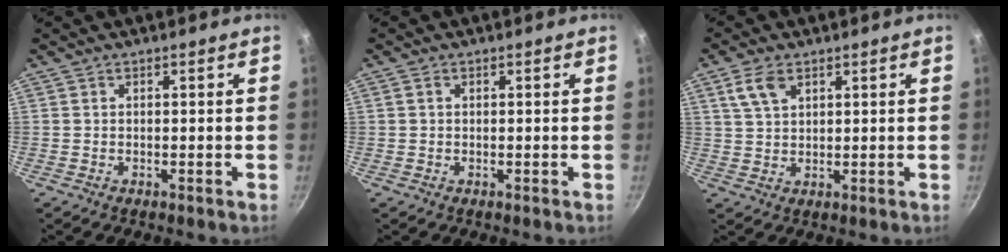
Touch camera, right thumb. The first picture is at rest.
{"total": 0.9, "force": [0.3, 0.7, 0.5], "torque": [-0.008, 0.004, 0.004]}
{"total": 5.4, "force": [2.7, 3.1, 3.4], "torque": [-0.060, -0.003, 0.056]}